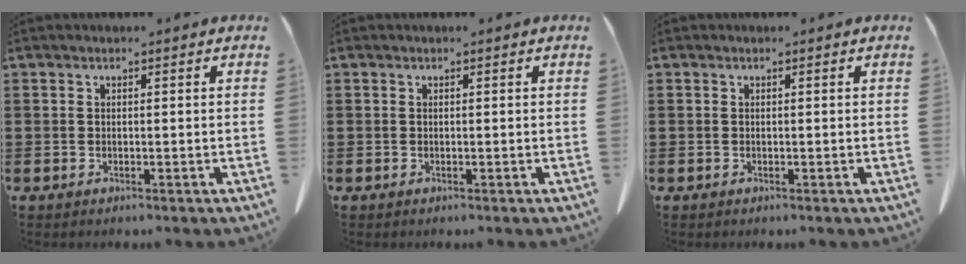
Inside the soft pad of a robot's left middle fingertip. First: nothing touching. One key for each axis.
{"total": 0.0}
{"total": 0.0}